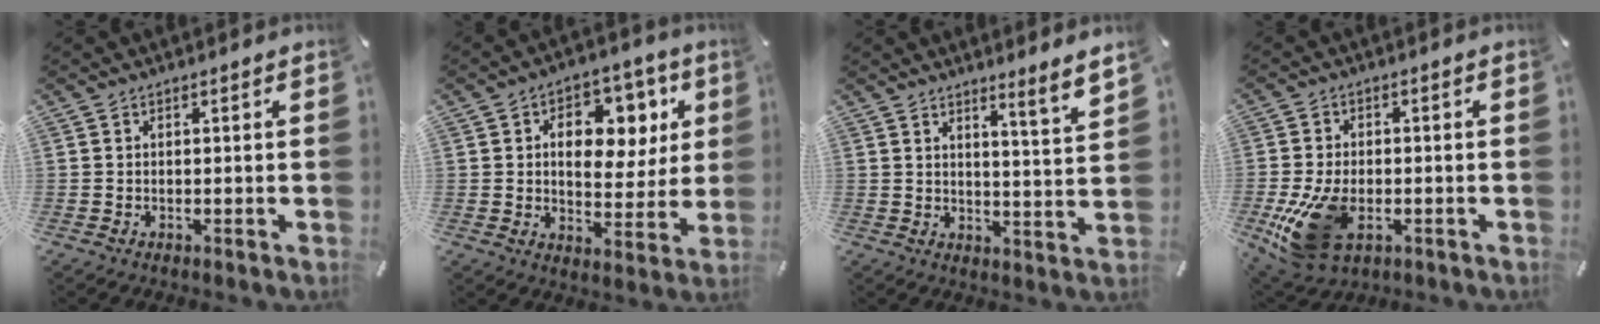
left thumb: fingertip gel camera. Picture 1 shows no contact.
{"total": 12.3, "force": [3.7, 8.9, 7.7], "torque": [-0.096, -0.019, 0.061]}
{"total": 5.7, "force": [4.8, -1.0, 2.9], "torque": [-0.044, -0.046, 0.077]}
{"total": 13.7, "force": [-4.0, 8.7, 9.8], "torque": [-0.209, -0.004, -0.070]}